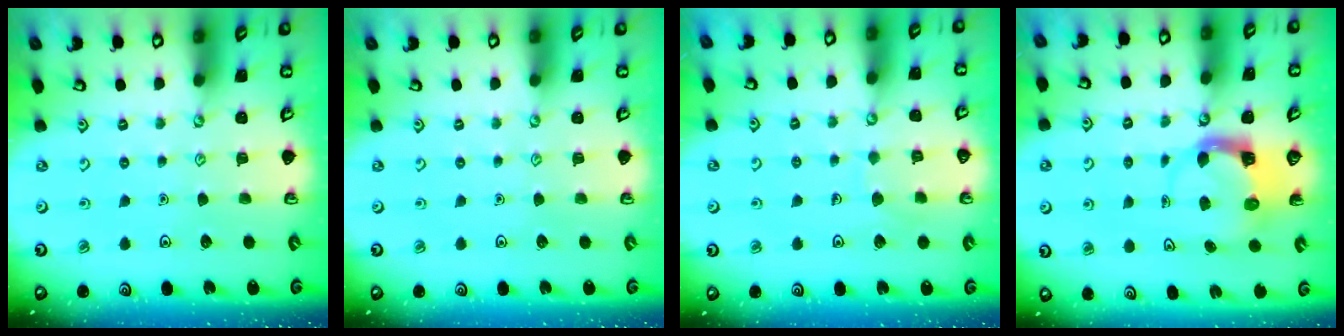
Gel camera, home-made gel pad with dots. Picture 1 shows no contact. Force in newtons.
{"total": 0.0}
{"total": 4.8, "press": 4.8, "slide": 0.1}
{"total": 3.7, "press": 3.7, "slide": 0.6}